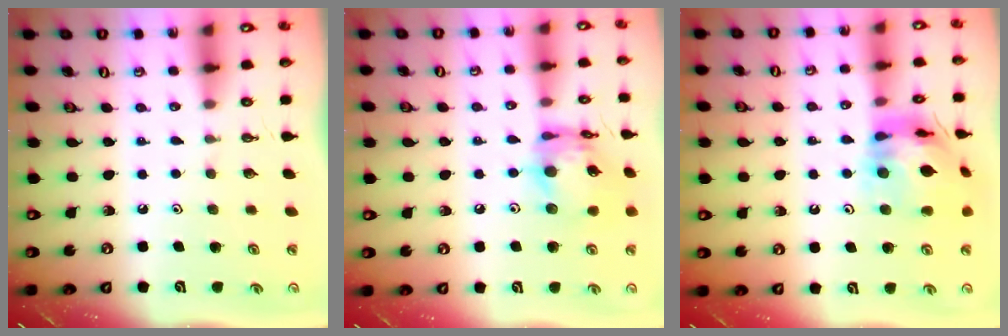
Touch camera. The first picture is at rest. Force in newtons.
{"total": 14.4, "press": 14.3, "slide": 1.5}
{"total": 15.5, "press": 15.4, "slide": 2.1}